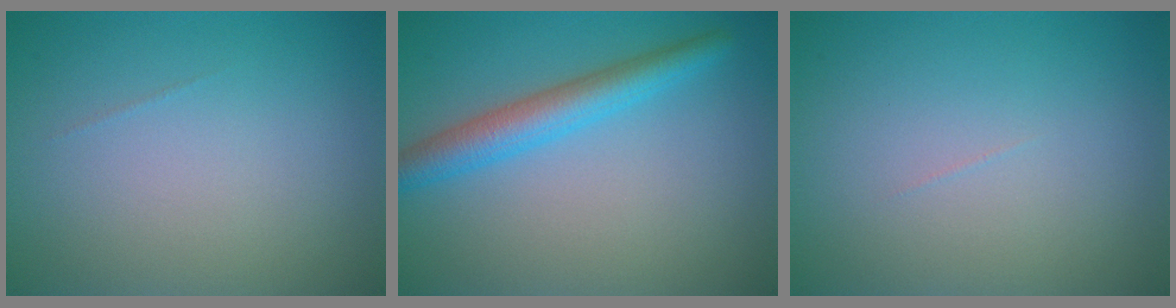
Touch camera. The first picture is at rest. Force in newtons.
{"total": 4.0, "press": 4.0, "slide": 0.2}
{"total": 0.0}